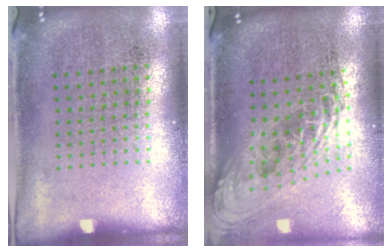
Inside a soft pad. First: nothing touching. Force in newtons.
{"total": 2.3, "press": 1.6, "slide": 1.6}